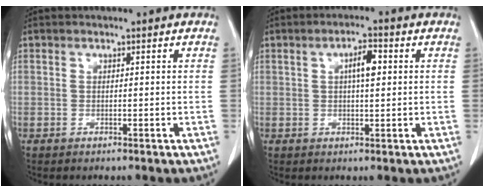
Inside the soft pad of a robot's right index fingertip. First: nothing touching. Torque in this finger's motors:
{"motor_torque": [0.76, -0.06, 0.10, 0.03]}